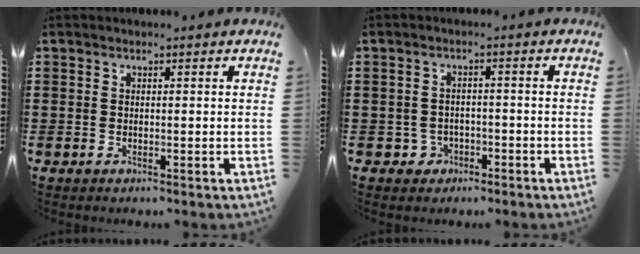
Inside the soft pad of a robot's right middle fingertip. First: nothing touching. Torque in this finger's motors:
{"motor_torque": [0.82, 1.04, -0.06, -0.01]}